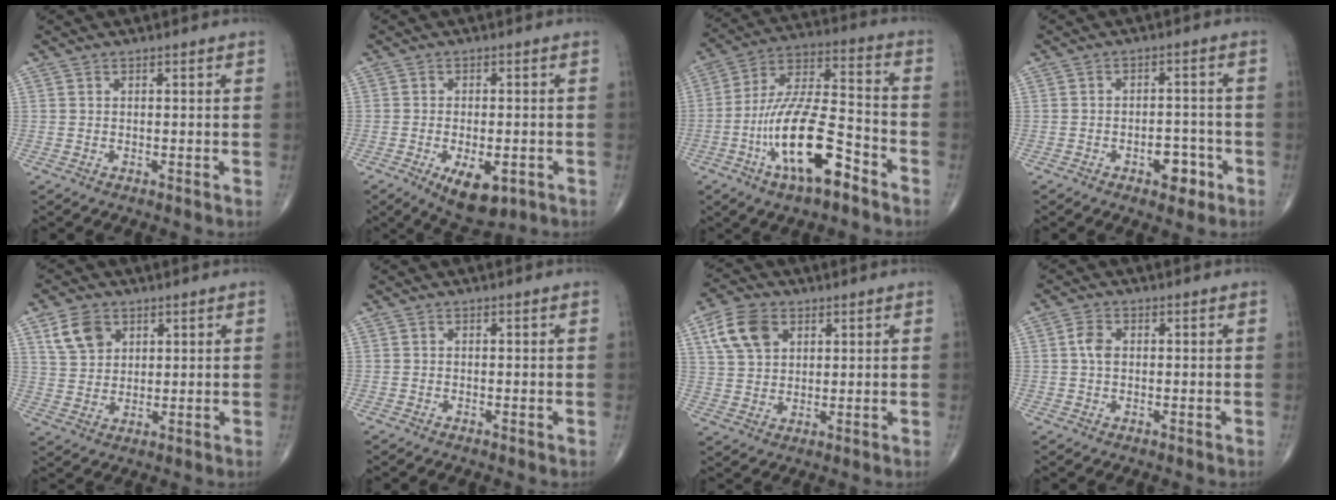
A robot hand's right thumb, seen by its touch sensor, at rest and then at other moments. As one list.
[{"total": 8.6, "force": [-3.3, 4.0, 6.8], "torque": [-0.099, -0.001, -0.041]}, {"total": 18.2, "force": [-8.3, 6.3, 14.9], "torque": [-0.280, 0.057, -0.147]}, {"total": 5.4, "force": [-2.6, 3.1, 3.6], "torque": [-0.029, 0.021, -0.035]}, {"total": 7.0, "force": [3.4, 5.0, 3.5], "torque": [-0.046, -0.011, 0.068]}, {"total": 0.0}, {"total": 9.1, "force": [3.7, 6.1, 5.5], "torque": [-0.091, -0.003, 0.071]}, {"total": 3.0, "force": [0.3, 2.0, 2.2], "torque": [-0.044, 0.004, 0.001]}]